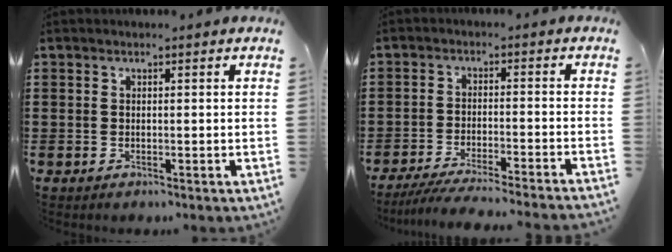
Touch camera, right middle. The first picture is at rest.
{"total": 4.8, "force": [-4.4, -0.2, 1.8], "torque": [-0.035, -0.011, -0.088]}